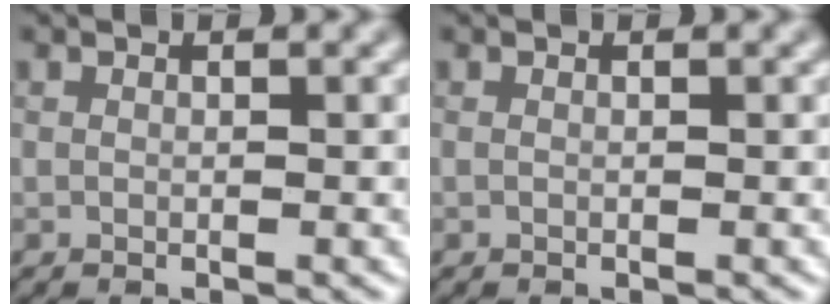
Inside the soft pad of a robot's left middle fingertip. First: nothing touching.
{"total": 0.0}